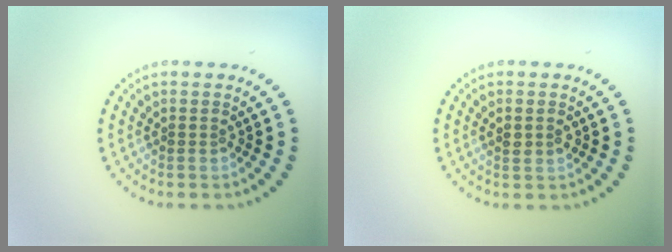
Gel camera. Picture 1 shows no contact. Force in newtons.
{"total": 1.4, "press": 1.3, "slide": 0.4}